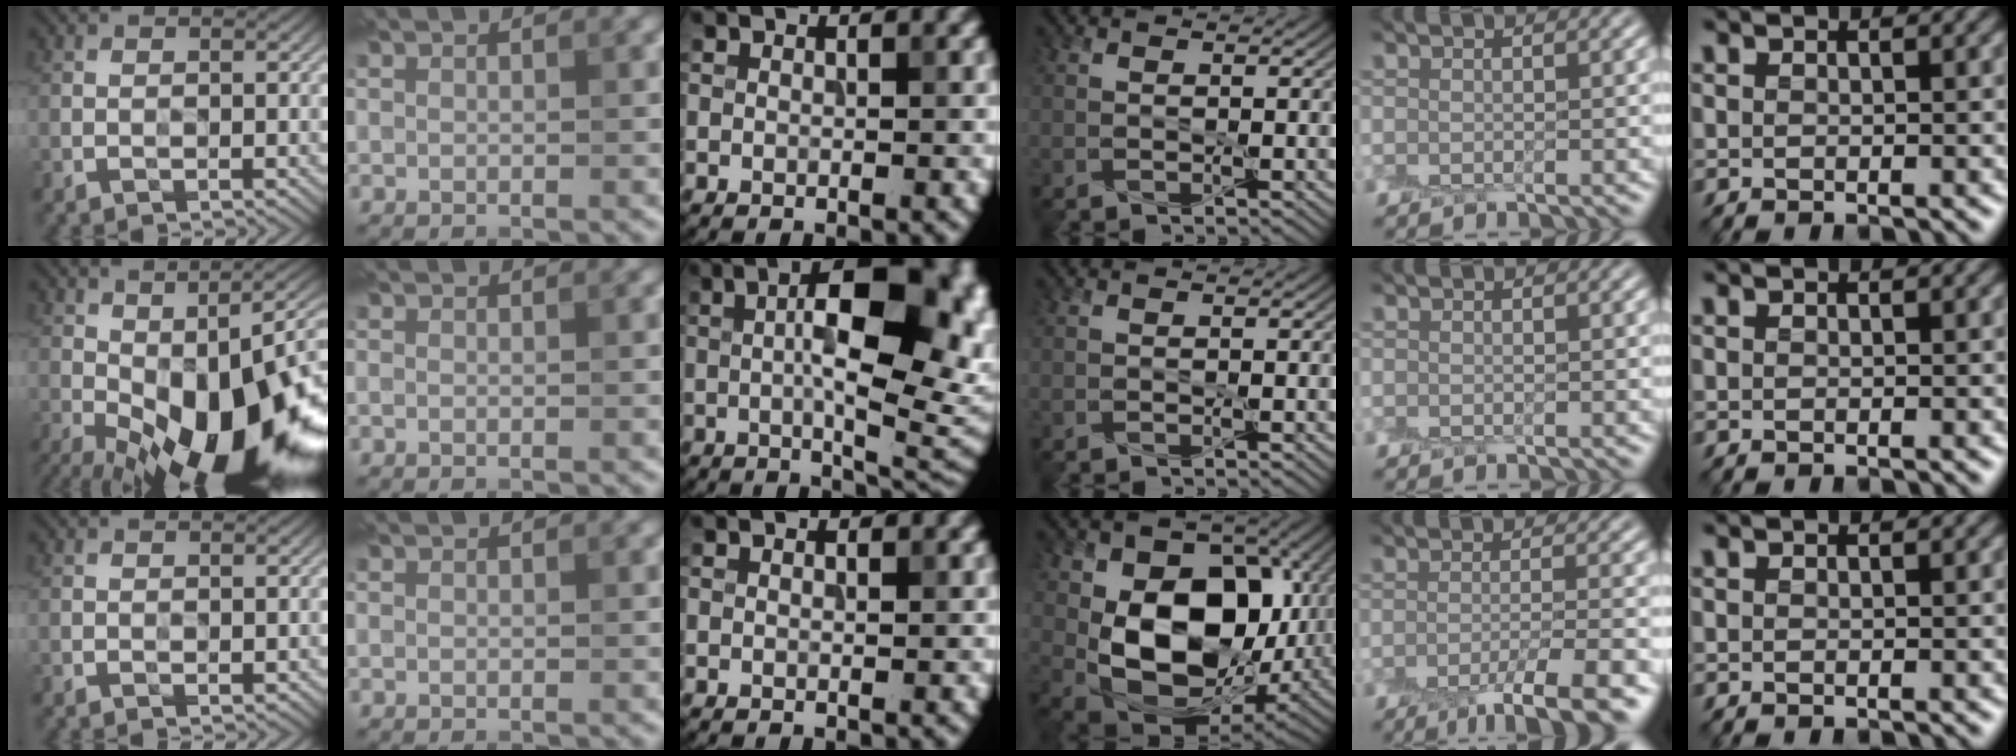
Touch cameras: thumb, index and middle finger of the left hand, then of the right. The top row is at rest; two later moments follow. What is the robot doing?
{"motion": "peel", "object": "plastic wrap"}